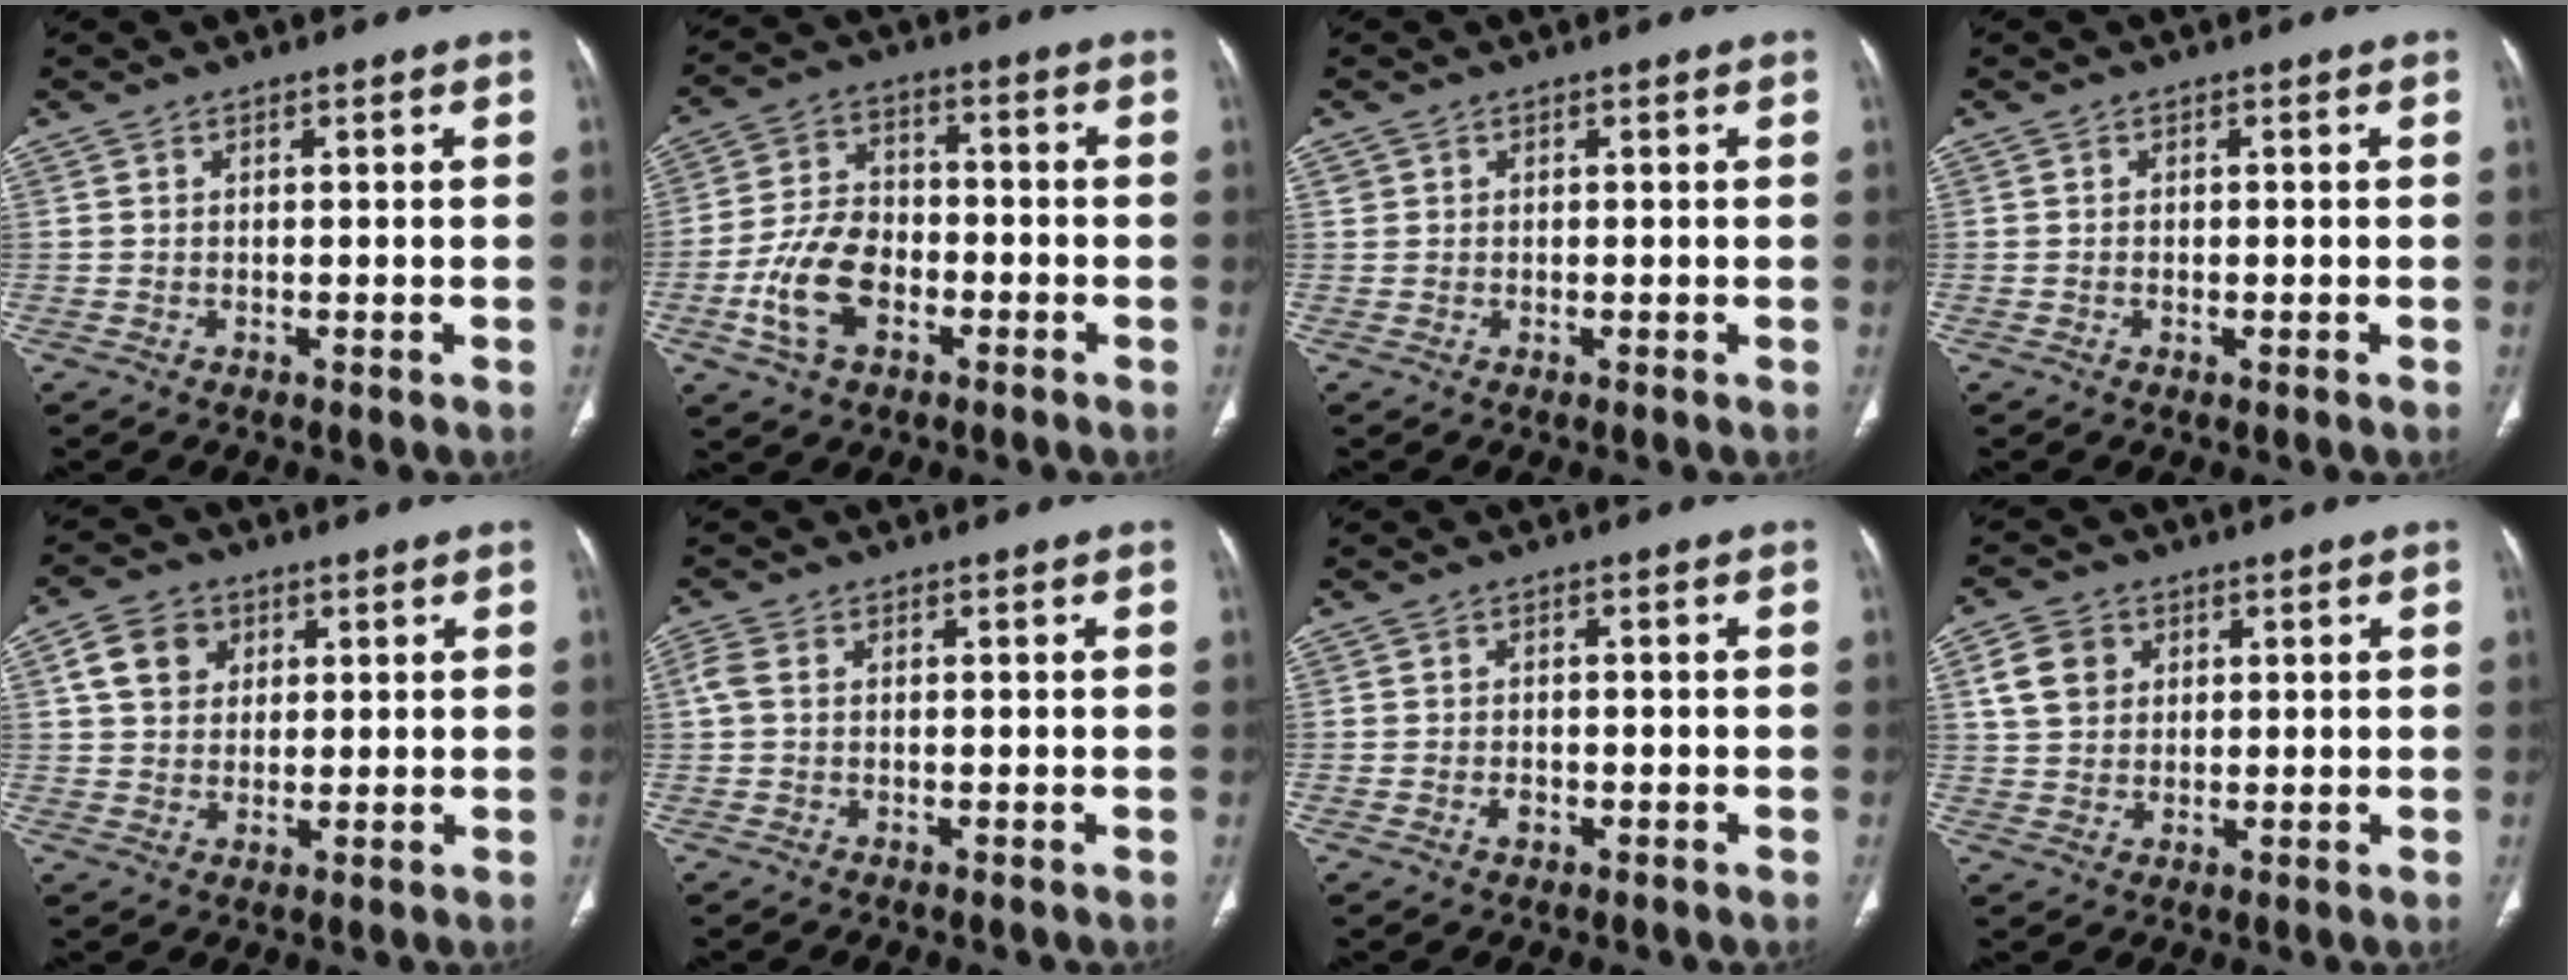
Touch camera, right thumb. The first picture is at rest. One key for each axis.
{"total": 11.4, "fx": -4.2, "fy": 7.3, "fz": 7.8, "tx": -0.147, "ty": 0.025, "tz": -0.079}
{"total": 0.7, "fx": 0.1, "fy": 0.7, "fz": 0.0, "tx": 0.005, "ty": 0.006, "tz": 0.003}
{"total": 0.6, "fx": -0.3, "fy": 0.2, "fz": 0.4, "tx": -0.014, "ty": 0.002, "tz": -0.003}
{"total": 6.9, "fx": 2.4, "fy": 5.6, "fz": 3.3, "tx": -0.034, "ty": 0.001, "tz": 0.040}
{"total": 2.2, "fx": 0.2, "fy": 1.4, "fz": 1.6, "tx": -0.049, "ty": 0.007, "tz": 0.002}
{"total": 1.6, "fx": -0.8, "fy": 1.1, "fz": 0.9, "tx": -0.013, "ty": 0.008, "tz": -0.010}
{"total": 6.3, "fx": 2.0, "fy": 5.2, "fz": 3.1, "tx": -0.038, "ty": 0.001, "tz": 0.038}